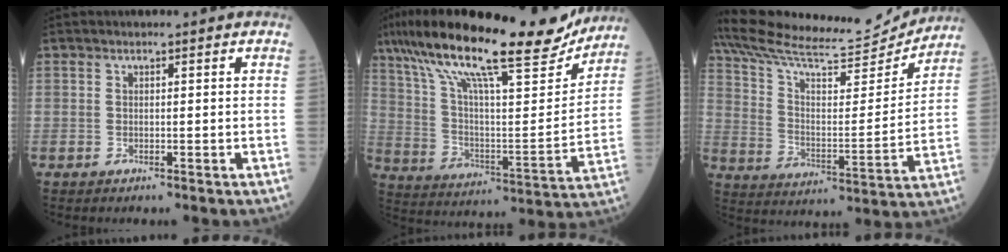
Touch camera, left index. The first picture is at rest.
{"total": 26.3, "force": [20.6, 4.3, 15.7], "torque": [-0.275, 0.014, 0.315]}
{"total": 21.6, "force": [20.6, 1.8, 6.1], "torque": [-0.119, -0.033, 0.311]}